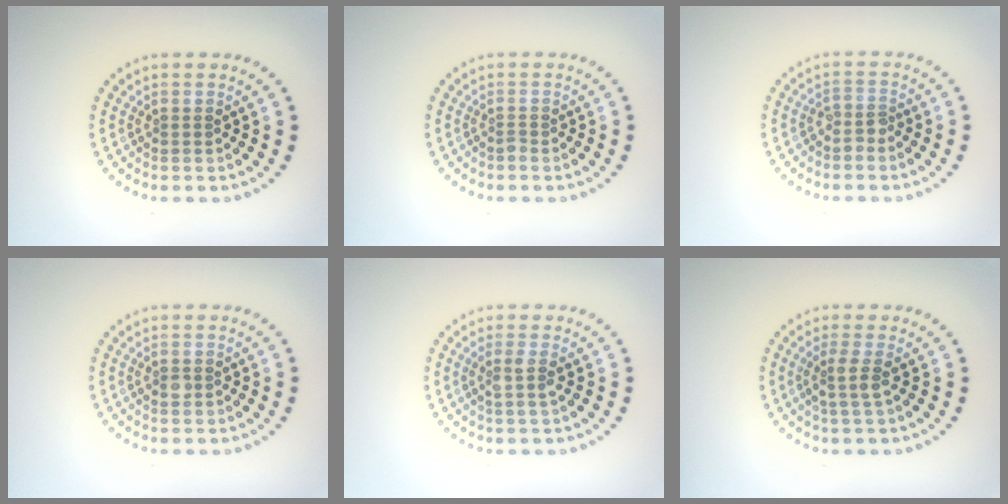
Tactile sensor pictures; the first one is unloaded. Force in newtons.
{"total": 0.6, "press": 0.3, "slide": 0.5}
{"total": 1.4, "press": 1.0, "slide": 0.9}
{"total": 0.9, "press": 0.9, "slide": 0.0}
{"total": 1.5, "press": 1.2, "slide": 0.9}
{"total": 1.9, "press": 1.5, "slide": 1.1}